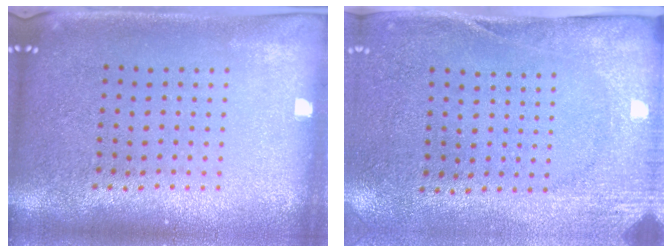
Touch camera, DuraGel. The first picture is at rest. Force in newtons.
{"total": 2.7, "press": 2.1, "slide": 1.7}